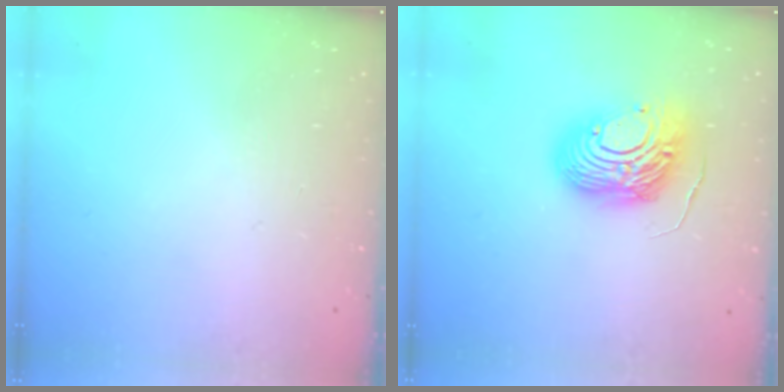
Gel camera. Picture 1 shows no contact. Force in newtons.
{"total": 14.1, "press": 14.1, "slide": 1.2}